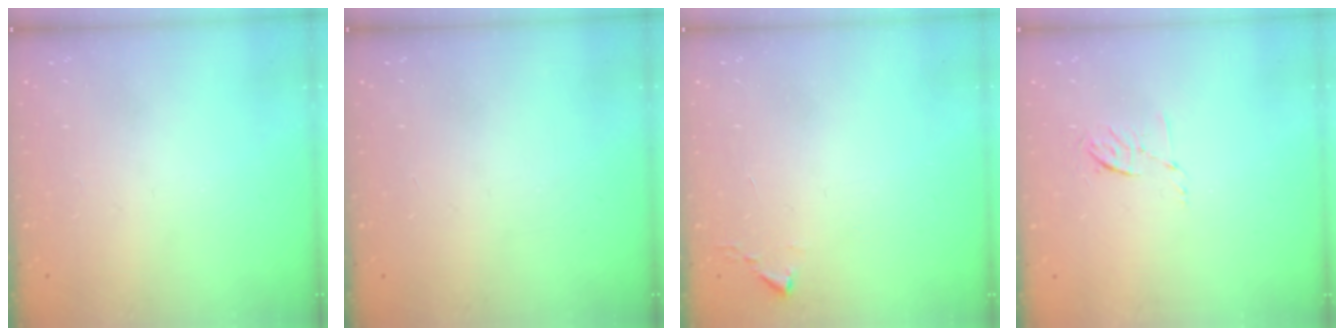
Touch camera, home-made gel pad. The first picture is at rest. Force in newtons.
{"total": 0.0}
{"total": 2.4, "press": 2.4, "slide": 0.3}
{"total": 5.4, "press": 5.1, "slide": 1.8}